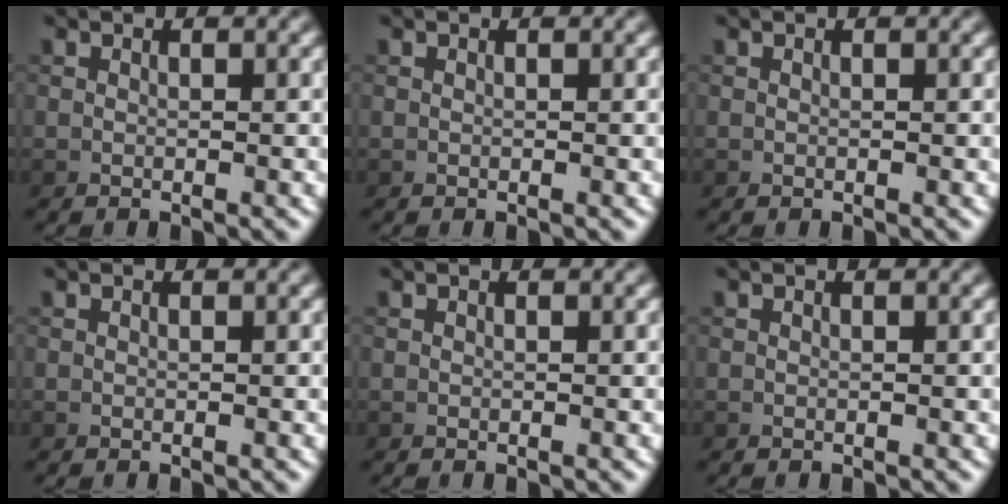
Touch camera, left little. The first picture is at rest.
{"total": 0.0}
{"total": 0.0}
{"total": 0.0}
{"total": 0.0}
{"total": 0.0}